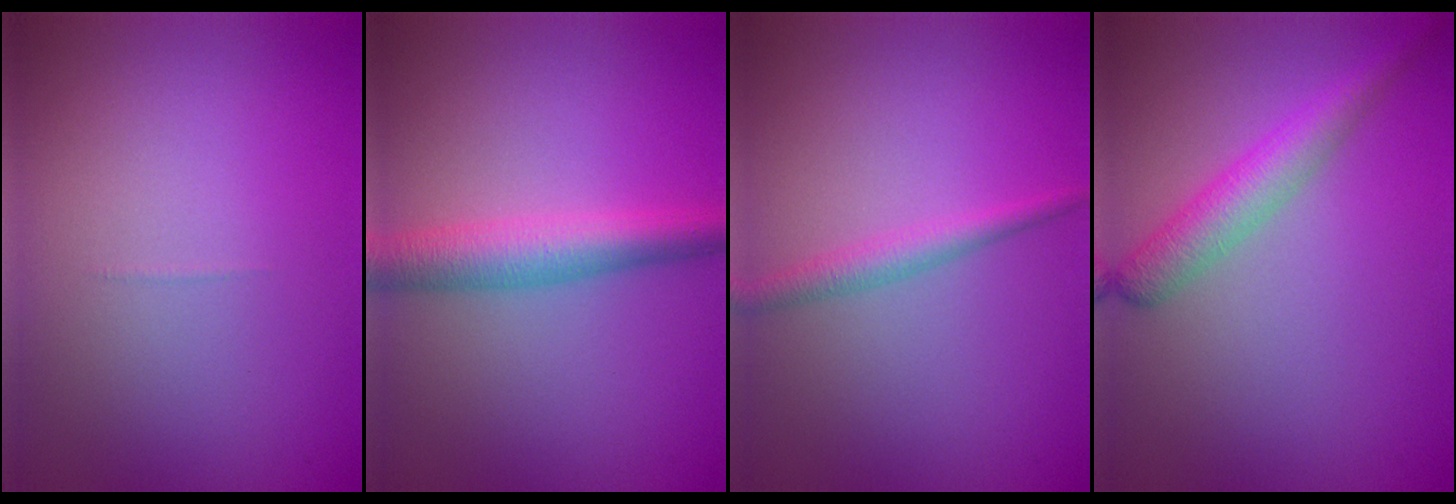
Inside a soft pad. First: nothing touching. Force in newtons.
{"total": 4.6, "press": 4.6, "slide": 0.1}
{"total": 1.9, "press": 1.9, "slide": 0.0}
{"total": 3.5, "press": 3.5, "slide": 0.1}